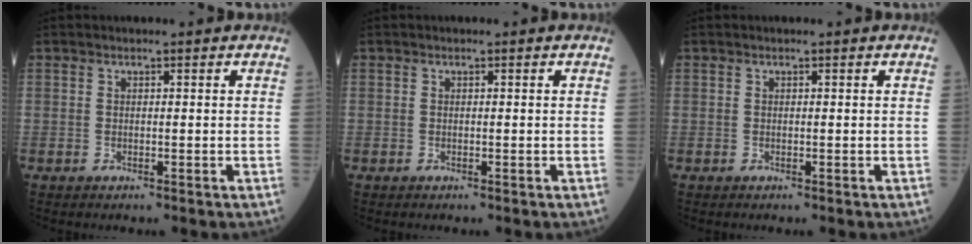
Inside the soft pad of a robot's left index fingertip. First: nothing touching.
{"total": 0.0}
{"total": 0.0}